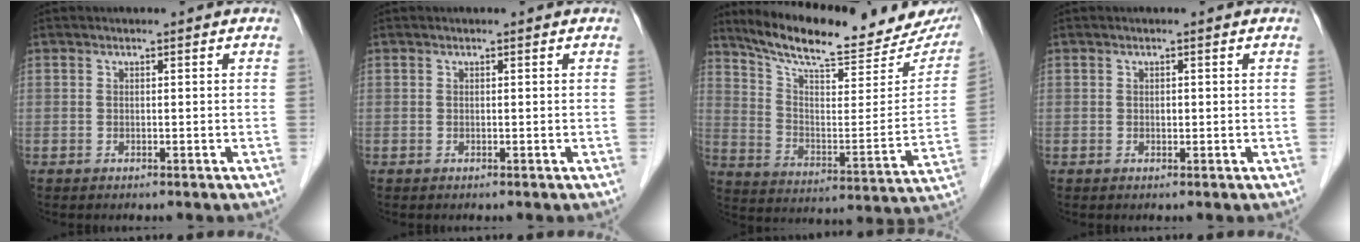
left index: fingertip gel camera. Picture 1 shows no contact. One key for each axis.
{"total": 0.0}
{"total": 21.6, "fx": 19.1, "fy": 3.6, "fz": 9.4, "tx": -0.150, "ty": -0.041, "tz": 0.274}
{"total": 0.6, "fx": 0.0, "fy": 0.4, "fz": 0.4, "tx": -0.008, "ty": 0.001, "tz": 0.000}